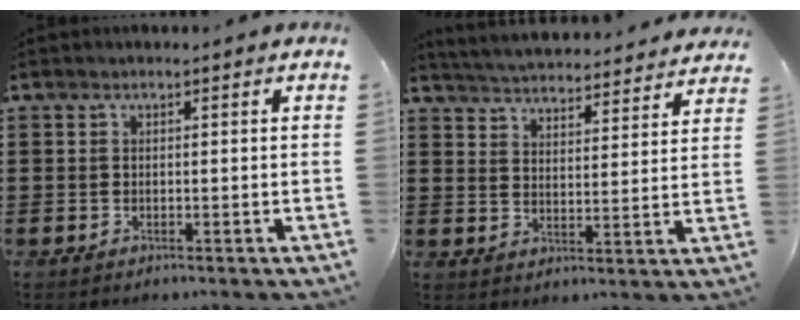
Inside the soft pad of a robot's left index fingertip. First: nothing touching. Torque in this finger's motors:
{"motor_torque": [2.14, 0.00, 0.14, -0.08]}